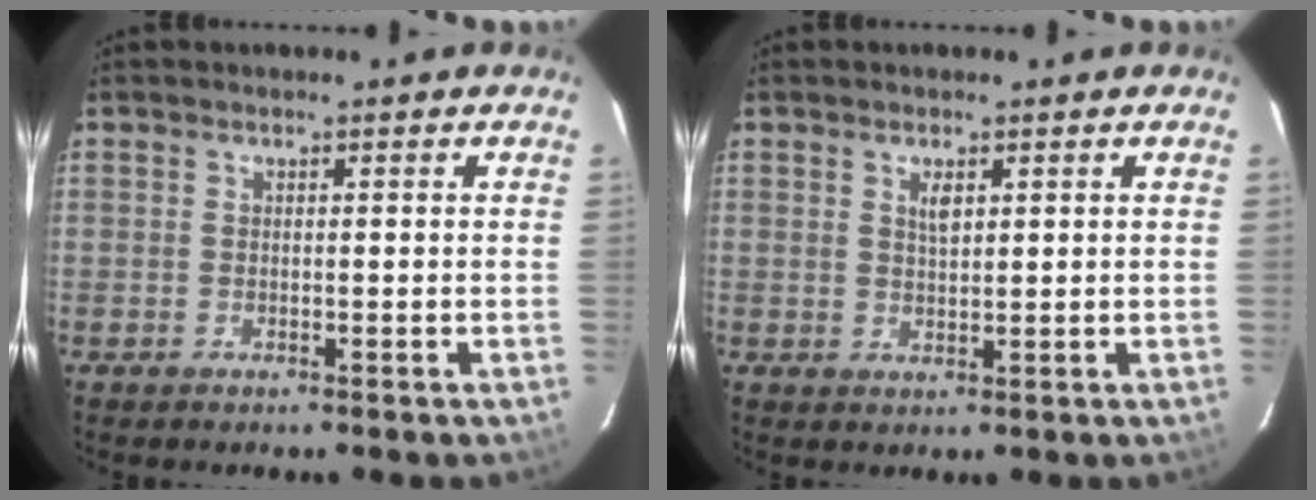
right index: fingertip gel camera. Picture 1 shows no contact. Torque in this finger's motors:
{"motor_torque": [0.07, -0.01, 0.03, 0.04]}